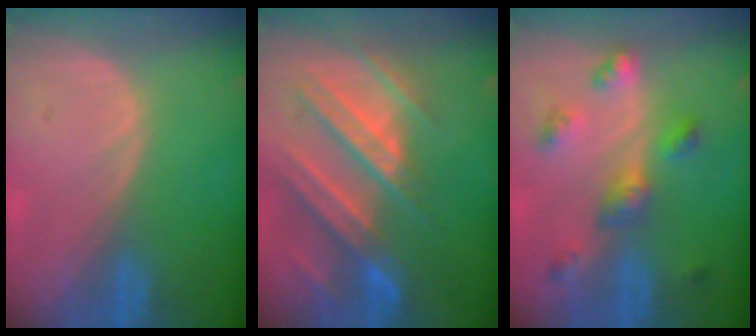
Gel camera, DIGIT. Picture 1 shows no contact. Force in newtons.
{"total": 11.1, "press": 9.8, "slide": 5.2}
{"total": 6.0, "press": 5.8, "slide": 1.7}